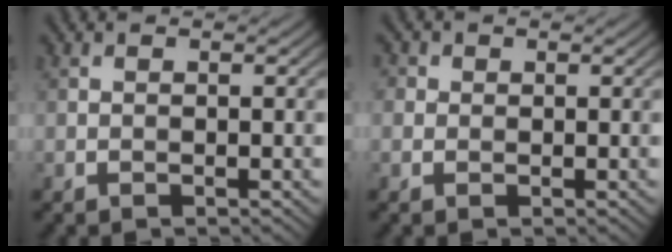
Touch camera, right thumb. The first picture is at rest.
{"total": 1.6, "force": [0.5, 1.4, 0.4], "torque": [-0.012, 0.001, 0.005]}